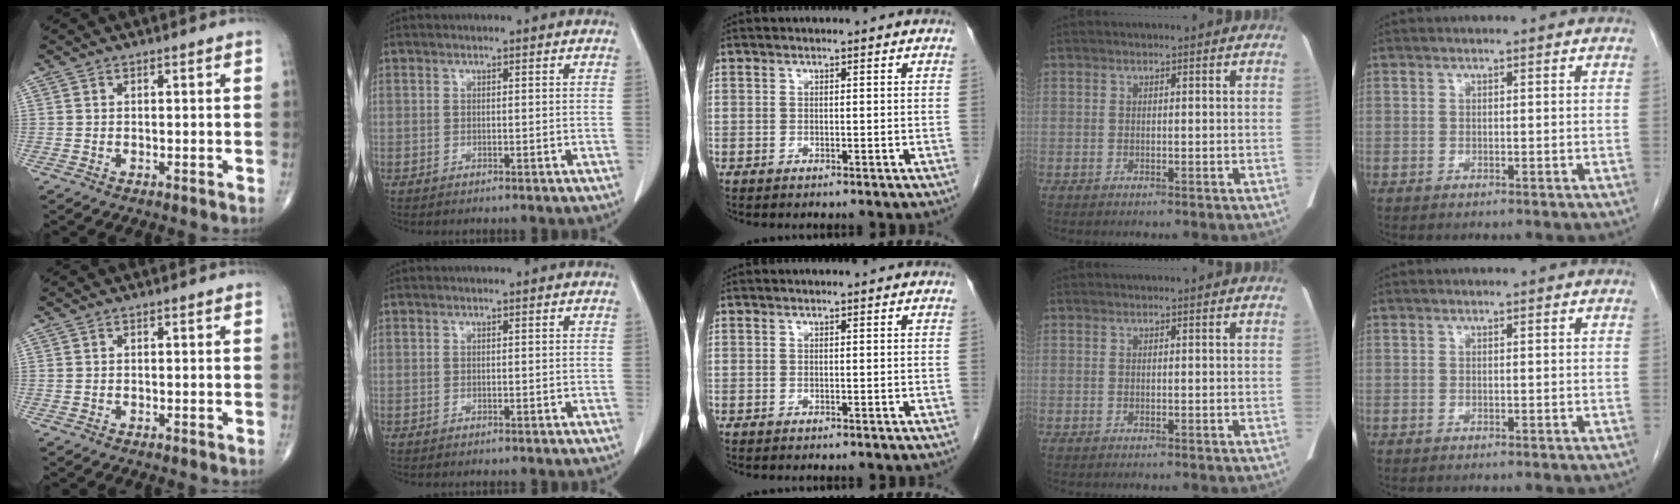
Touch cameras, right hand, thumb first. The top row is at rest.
{}